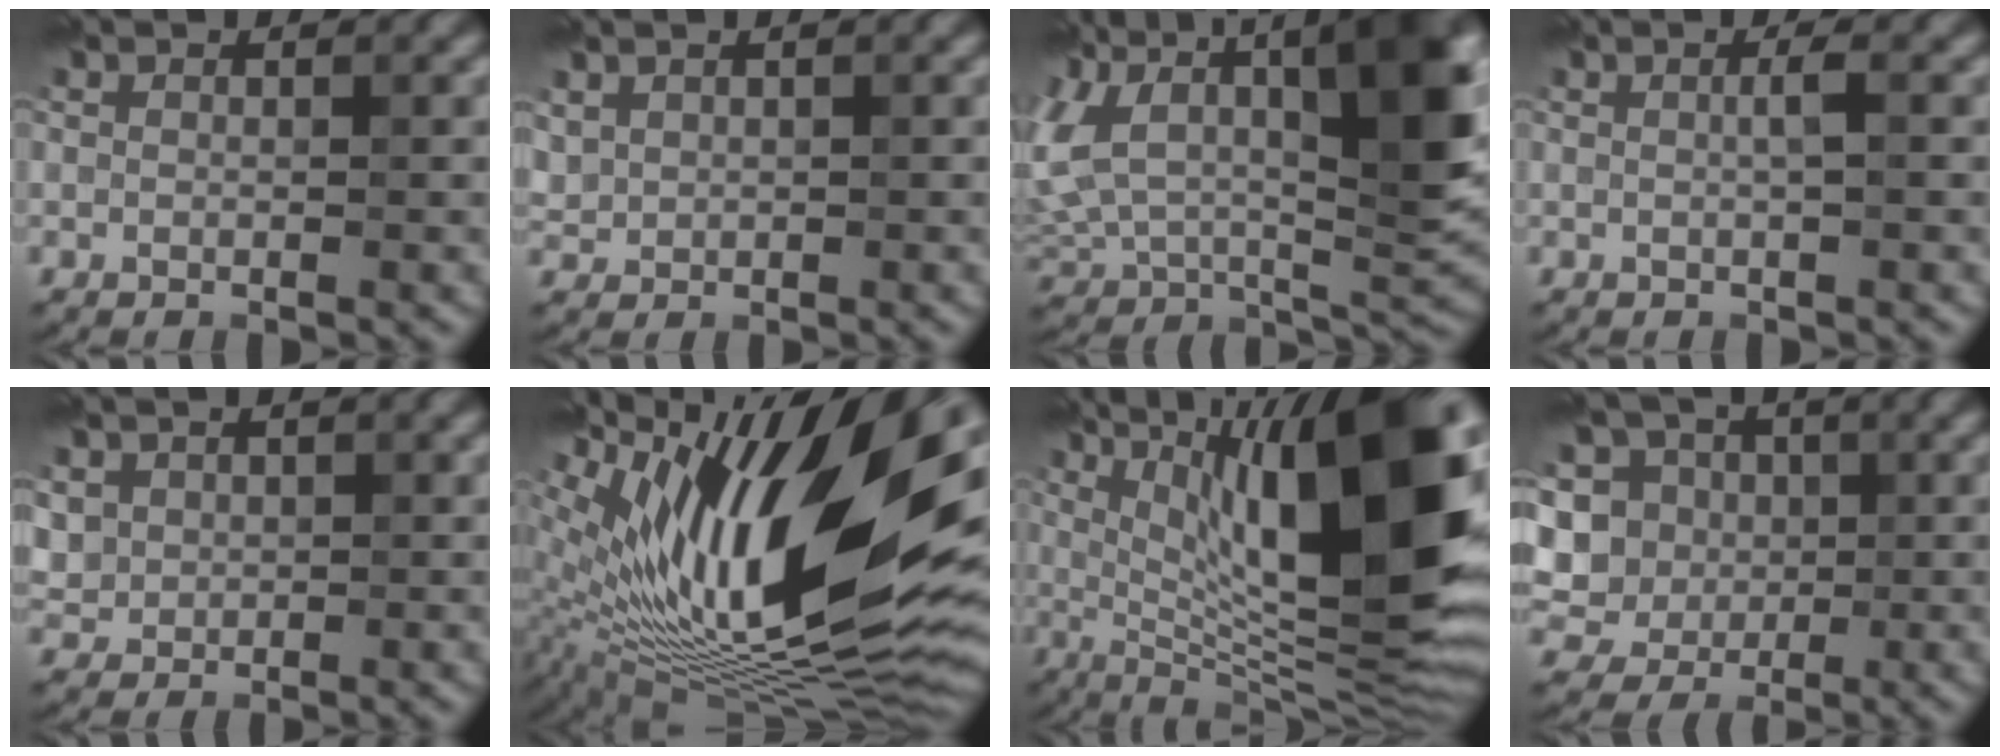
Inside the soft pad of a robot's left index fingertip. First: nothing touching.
{"total": 1.0, "force": [0.7, 0.8, 0.1], "torque": [-0.004, 0.002, 0.019]}
{"total": 16.5, "force": [3.8, 9.3, 13.1], "torque": [-0.248, 0.014, 0.066]}
{"total": 1.2, "force": [0.1, 0.2, 1.2], "torque": [-0.021, 0.004, 0.000]}
{"total": 2.5, "force": [0.8, 2.3, 0.5], "torque": [-0.017, 0.001, 0.032]}
{"total": 18.8, "force": [5.0, 6.5, 16.9], "torque": [-0.281, 0.013, 0.089]}
{"total": 16.5, "force": [4.1, 4.8, 15.2], "torque": [-0.219, 0.008, 0.068]}
{"total": 12.7, "force": [3.0, 11.0, 5.5], "torque": [-0.149, 0.047, 0.037]}